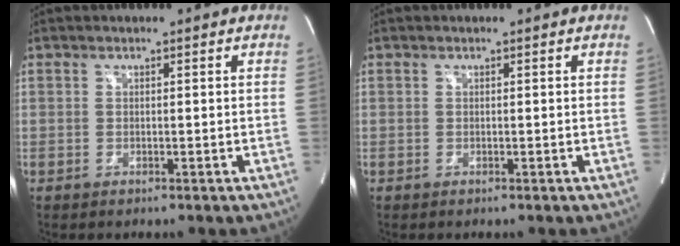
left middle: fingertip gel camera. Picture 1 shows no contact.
{"total": 0.0}